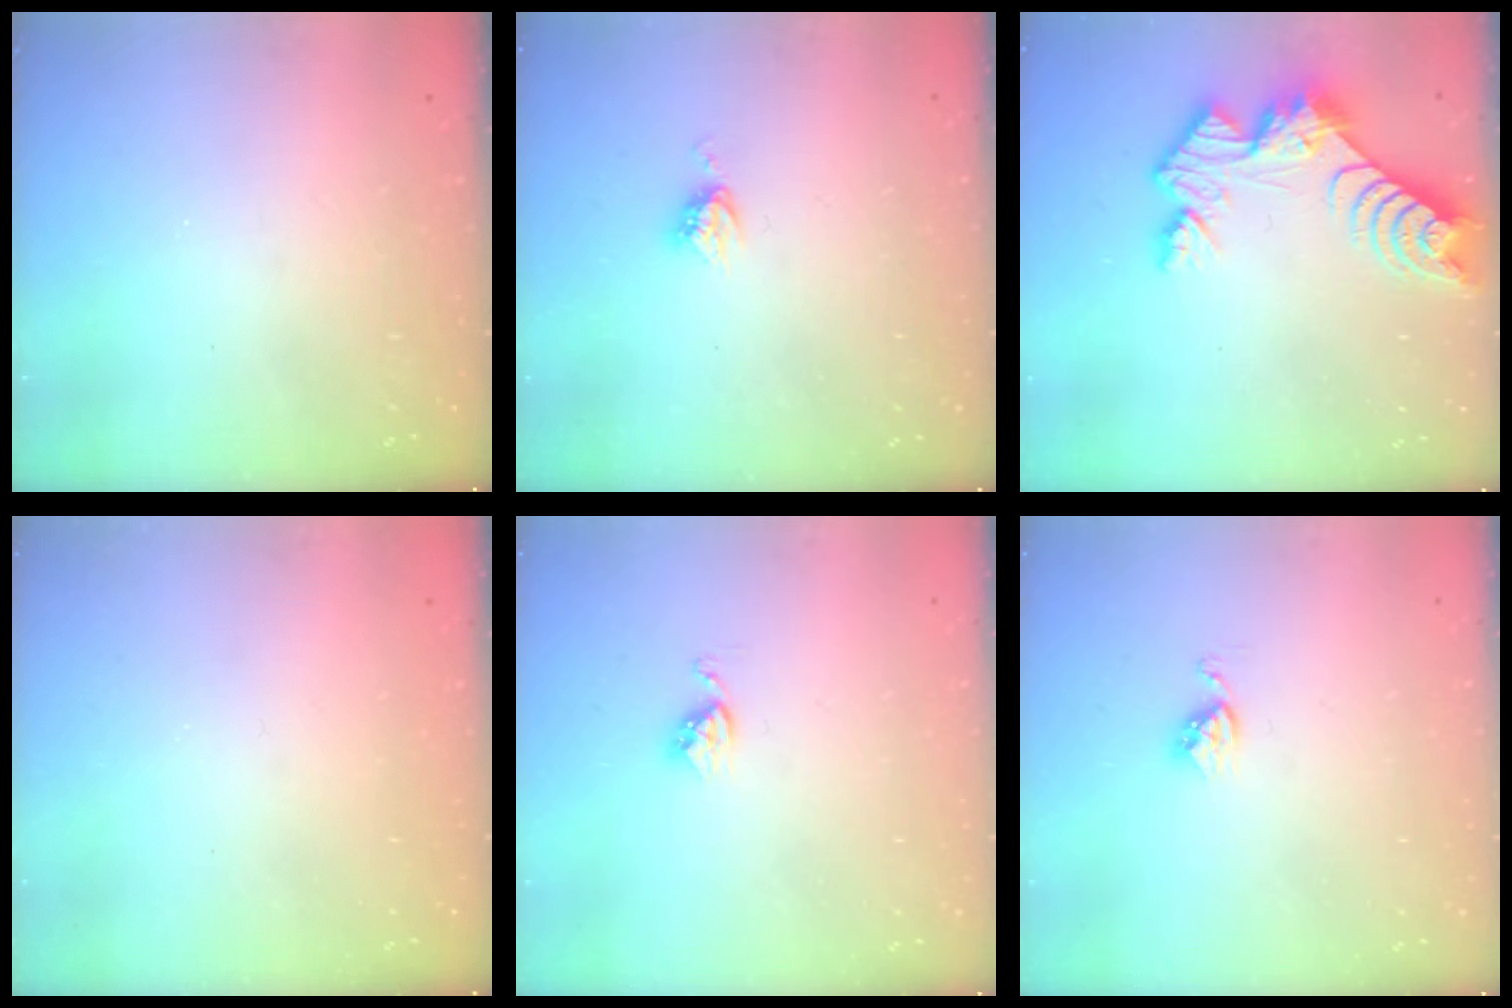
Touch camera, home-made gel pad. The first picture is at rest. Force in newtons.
{"total": 4.4, "press": 4.4, "slide": 0.1}
{"total": 11.3, "press": 11.3, "slide": 0.8}
{"total": 0.0}
{"total": 3.7, "press": 3.7, "slide": 0.5}
{"total": 3.7, "press": 3.7, "slide": 0.5}